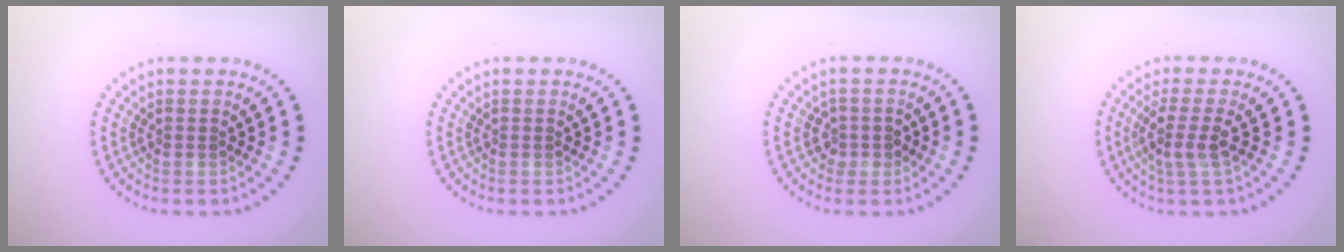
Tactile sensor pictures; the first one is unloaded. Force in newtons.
{"total": 0.0}
{"total": 1.4, "press": 1.2, "slide": 0.6}
{"total": 2.6, "press": 2.0, "slide": 1.7}